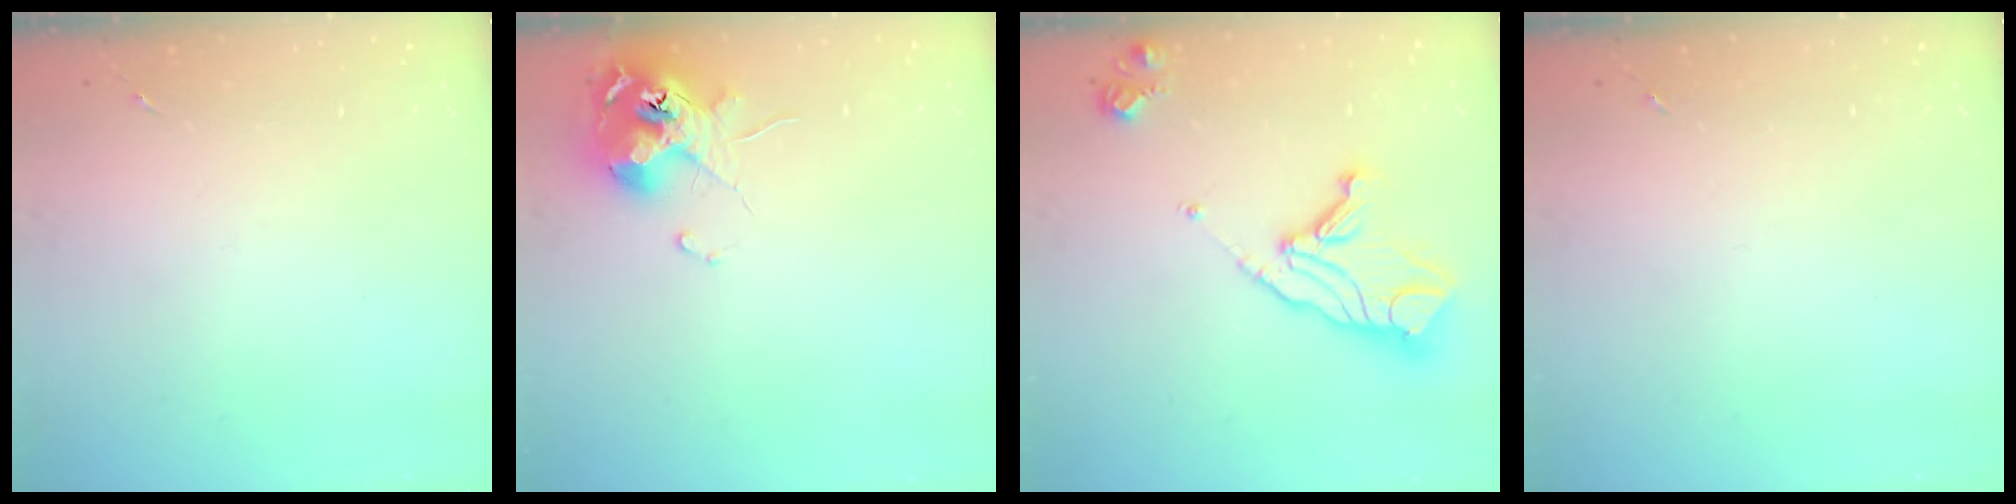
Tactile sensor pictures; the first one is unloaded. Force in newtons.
{"total": 11.8, "press": 11.7, "slide": 1.1}
{"total": 14.9, "press": 14.8, "slide": 1.5}
{"total": 0.0}